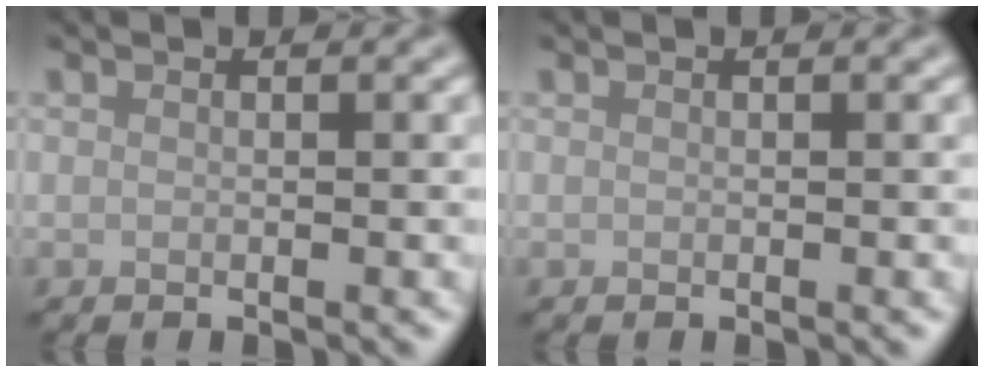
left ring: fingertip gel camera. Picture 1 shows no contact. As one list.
[{"total": 0.0}]